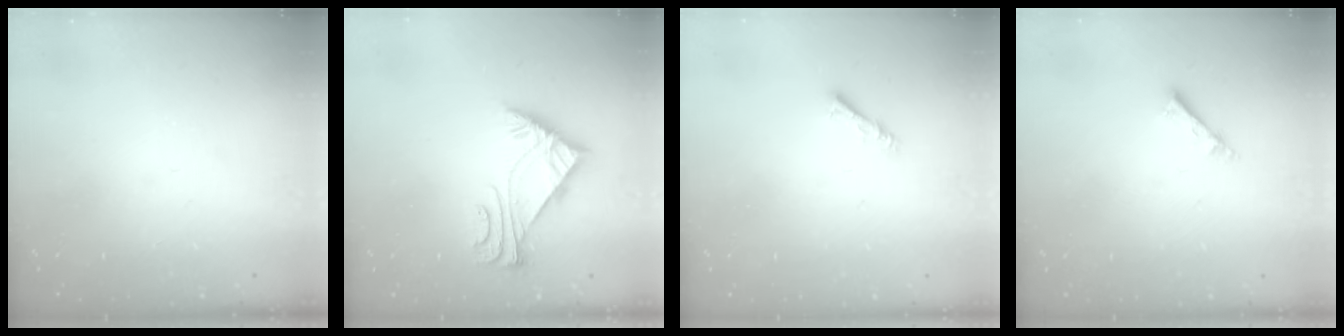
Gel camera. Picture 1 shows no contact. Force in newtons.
{"total": 5.7, "press": 5.6, "slide": 0.9}
{"total": 3.0, "press": 2.9, "slide": 0.6}
{"total": 2.5, "press": 2.5, "slide": 0.1}